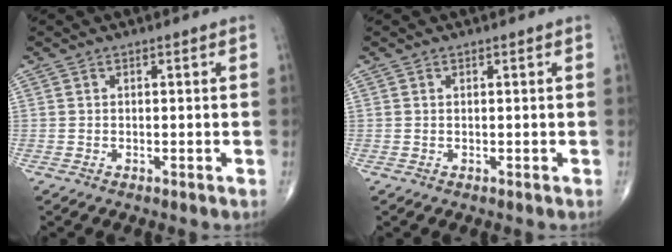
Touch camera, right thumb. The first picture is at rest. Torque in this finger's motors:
{"motor_torque": [-0.07, 0.16, 0.09, 0.07, -0.02]}